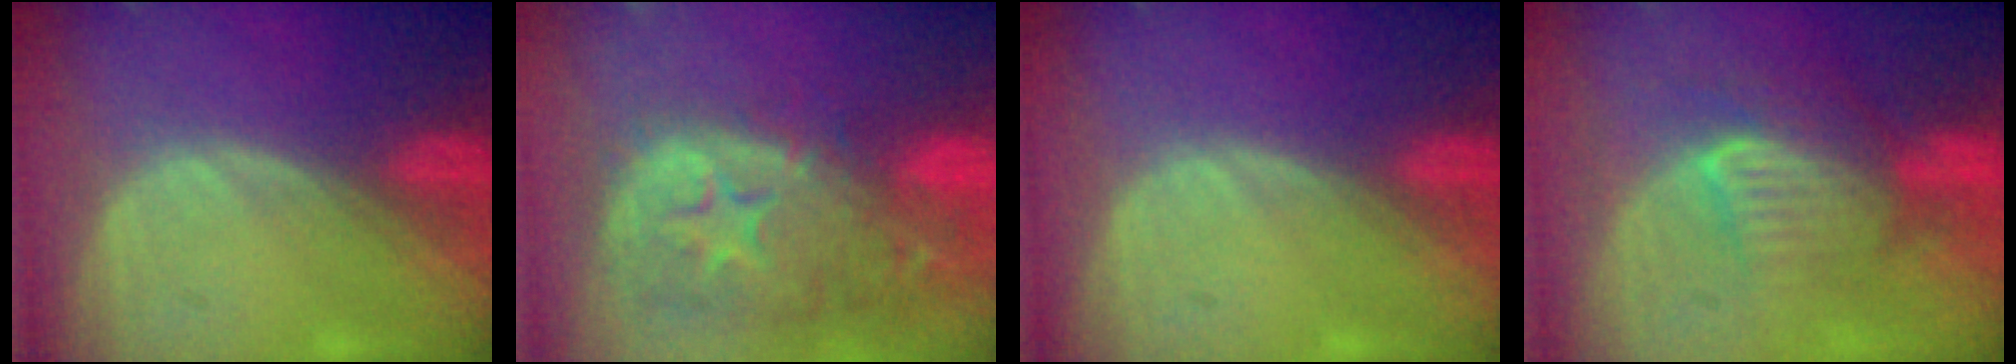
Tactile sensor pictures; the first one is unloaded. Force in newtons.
{"total": 14.1, "press": 11.4, "slide": 8.4}
{"total": 0.0}
{"total": 7.7, "press": 7.7, "slide": 0.5}